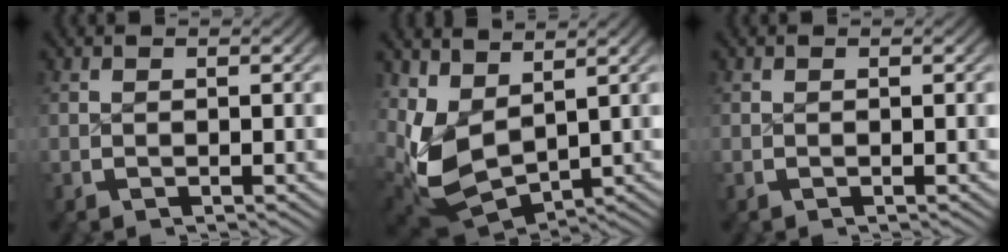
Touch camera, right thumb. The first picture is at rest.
{"total": 9.1, "force": [-1.1, 7.8, 4.7], "torque": [-0.159, -0.087, 0.021]}
{"total": 0.0}